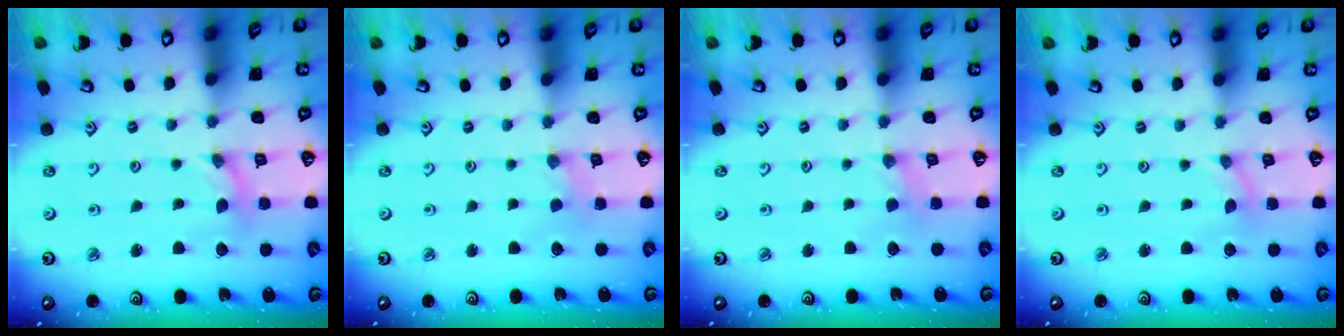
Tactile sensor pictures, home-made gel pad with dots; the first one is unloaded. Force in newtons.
{"total": 1.0, "press": 0.9, "slide": 0.2}
{"total": 1.8, "press": 1.7, "slide": 0.5}
{"total": 0.0}